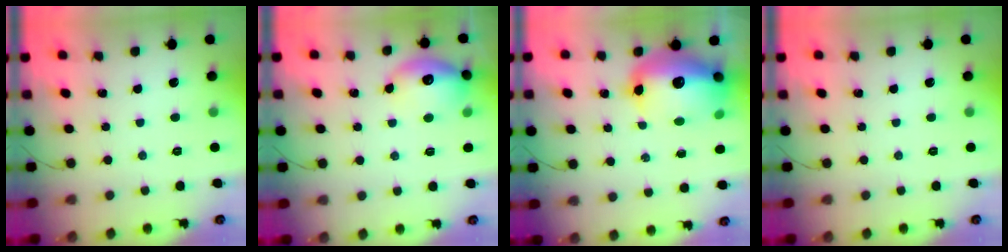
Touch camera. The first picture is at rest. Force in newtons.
{"total": 15.0, "press": 14.9, "slide": 1.2}
{"total": 18.3, "press": 17.8, "slide": 4.1}
{"total": 0.0}